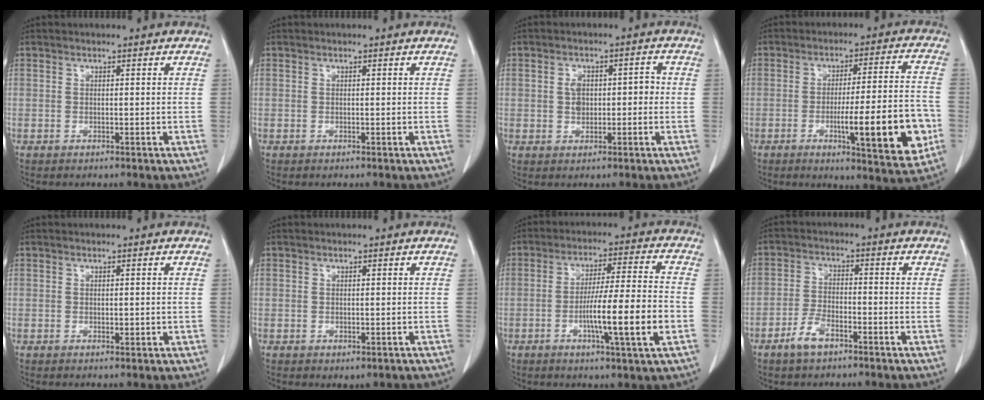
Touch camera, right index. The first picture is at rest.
{"total": 0.0}
{"total": 4.2, "force": [-0.1, 2.7, 3.3], "torque": [-0.052, 0.018, 0.000]}
{"total": 15.2, "force": [-4.3, 1.8, 14.5], "torque": [-0.202, -0.001, -0.058]}
{"total": 0.9, "force": [-0.1, 0.4, 0.8], "torque": [-0.012, -0.002, 0.001]}
{"total": 1.5, "force": [-0.5, 1.3, 0.5], "torque": [-0.006, 0.003, 0.002]}
{"total": 12.0, "force": [-3.5, -0.2, 11.5], "torque": [-0.192, -0.002, -0.061]}
{"total": 4.6, "force": [-3.0, 1.9, 2.8], "torque": [-0.066, 0.000, -0.055]}